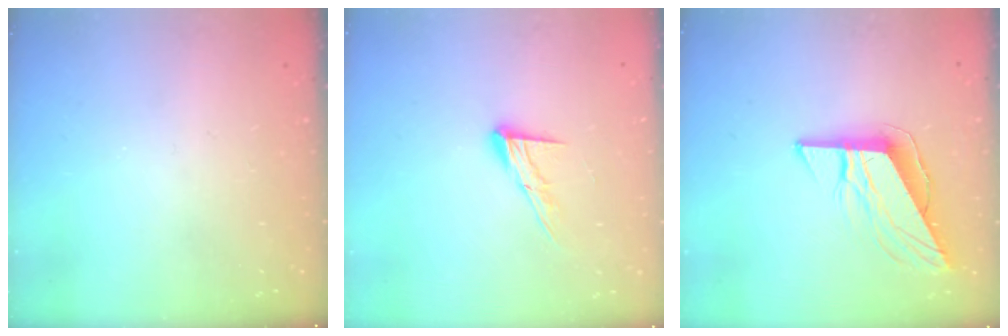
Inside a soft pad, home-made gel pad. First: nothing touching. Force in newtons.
{"total": 10.7, "press": 10.6, "slide": 1.3}
{"total": 9.9, "press": 9.9, "slide": 0.4}